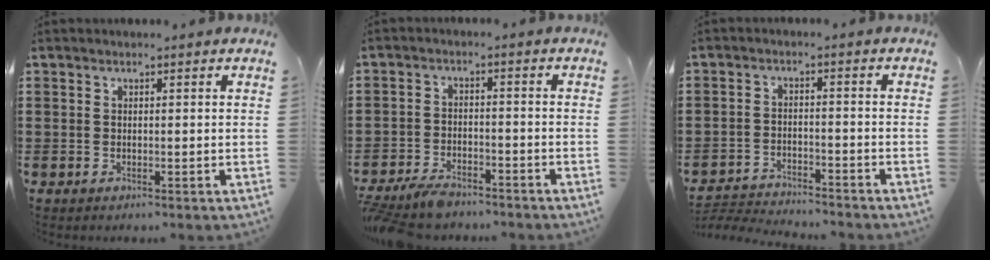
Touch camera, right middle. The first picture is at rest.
{"total": 4.2, "force": [-3.9, 1.0, 1.2], "torque": [-0.036, 0.000, -0.082]}
{"total": 3.7, "force": [-3.7, 0.3, 0.2], "torque": [-0.016, -0.001, -0.082]}